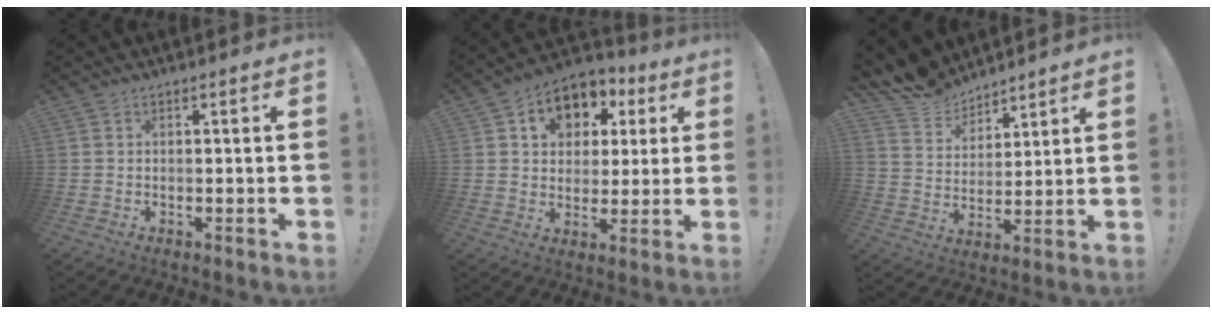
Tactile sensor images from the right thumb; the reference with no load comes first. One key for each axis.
{"total": 11.5, "fx": 4.1, "fy": 9.4, "fz": 5.2, "tx": -0.079, "ty": -0.015, "tz": 0.081}
{"total": 10.5, "fx": 9.3, "fy": 4.7, "fz": 1.0, "tx": -0.038, "ty": -0.081, "tz": 0.182}